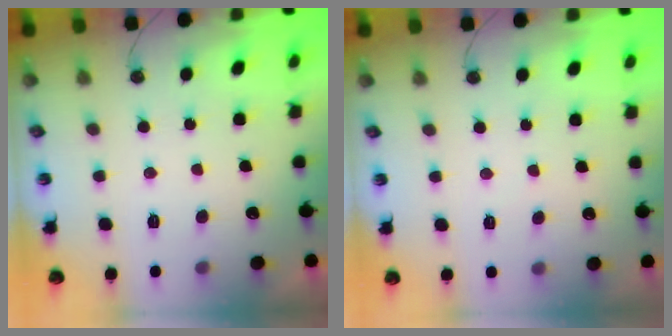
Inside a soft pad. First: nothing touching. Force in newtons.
{"total": 4.4, "press": 4.4, "slide": 0.5}